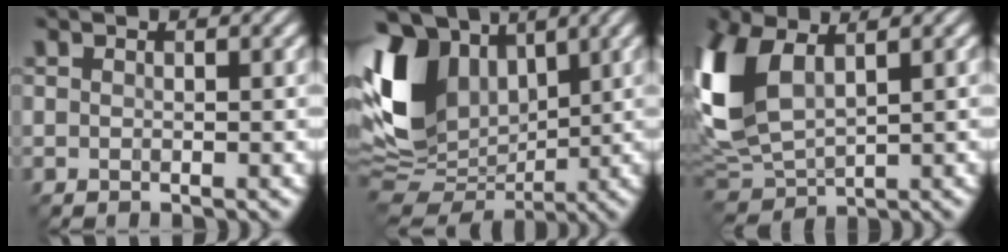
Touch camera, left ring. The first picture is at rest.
{"total": 12.5, "force": [3.2, 8.7, 8.5], "torque": [-0.197, 0.015, 0.051]}
{"total": 8.1, "force": [2.3, 4.4, 6.4], "torque": [-0.167, 0.010, 0.045]}